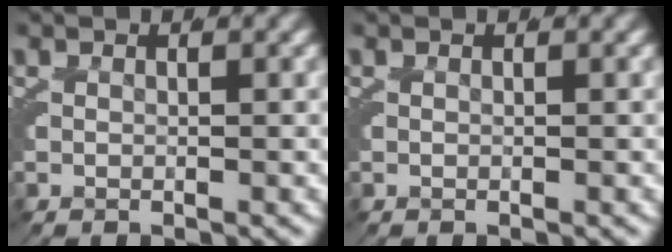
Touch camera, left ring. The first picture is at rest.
{"total": 0.0}